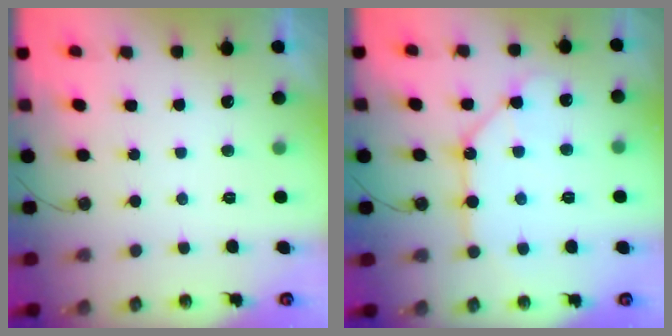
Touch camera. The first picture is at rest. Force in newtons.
{"total": 11.3, "press": 11.3, "slide": 1.0}